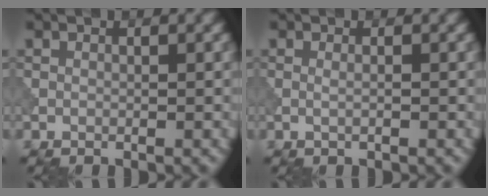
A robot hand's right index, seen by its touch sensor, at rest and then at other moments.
{"total": 0.8, "force": [0.1, 0.2, 0.7], "torque": [-0.013, -0.003, -0.006]}